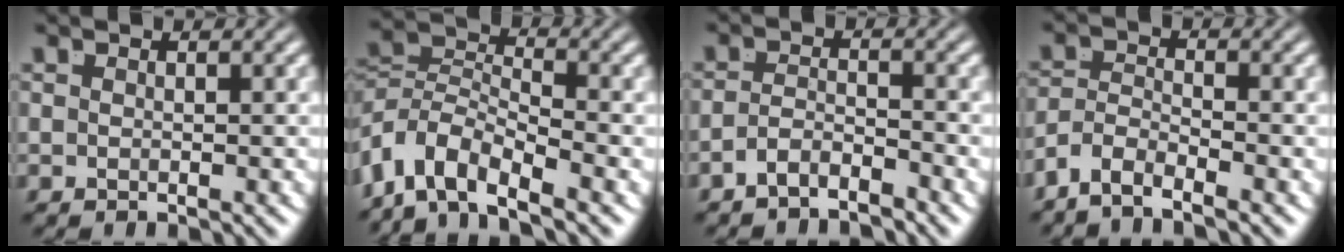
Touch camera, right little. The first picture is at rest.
{"total": 7.6, "force": [-3.3, 5.3, 4.4], "torque": [-0.106, -0.036, -0.049]}
{"total": 3.1, "force": [-3.0, 0.3, 0.8], "torque": [-0.005, -0.013, -0.048]}
{"total": 4.9, "force": [-3.1, 3.2, 1.9], "torque": [-0.050, -0.021, -0.056]}